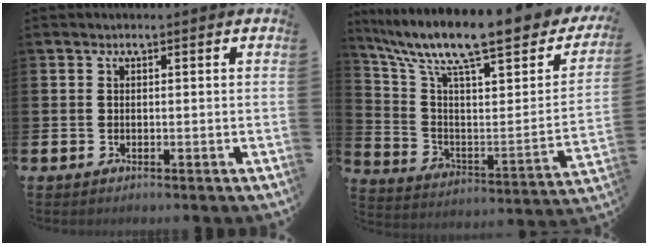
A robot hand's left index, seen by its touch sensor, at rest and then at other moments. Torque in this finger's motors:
{"motor_torque": [0.86, -1.28, 1.05, 0.21]}